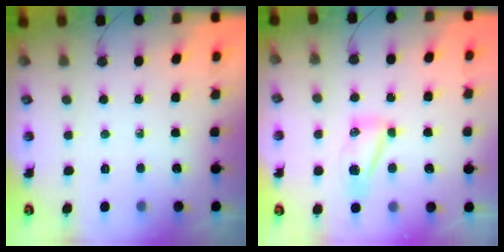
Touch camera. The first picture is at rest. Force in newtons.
{"total": 7.0, "press": 7.0, "slide": 0.6}